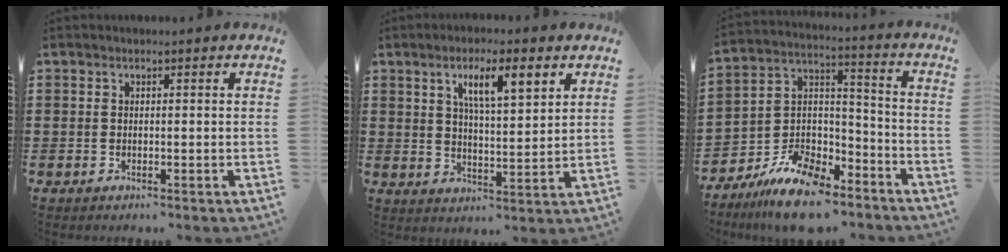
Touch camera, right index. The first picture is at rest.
{"total": 7.2, "force": [3.4, 1.8, 6.1], "torque": [-0.109, 0.002, 0.052]}
{"total": 12.0, "force": [-9.9, 4.5, 5.0], "torque": [-0.103, 0.041, -0.191]}